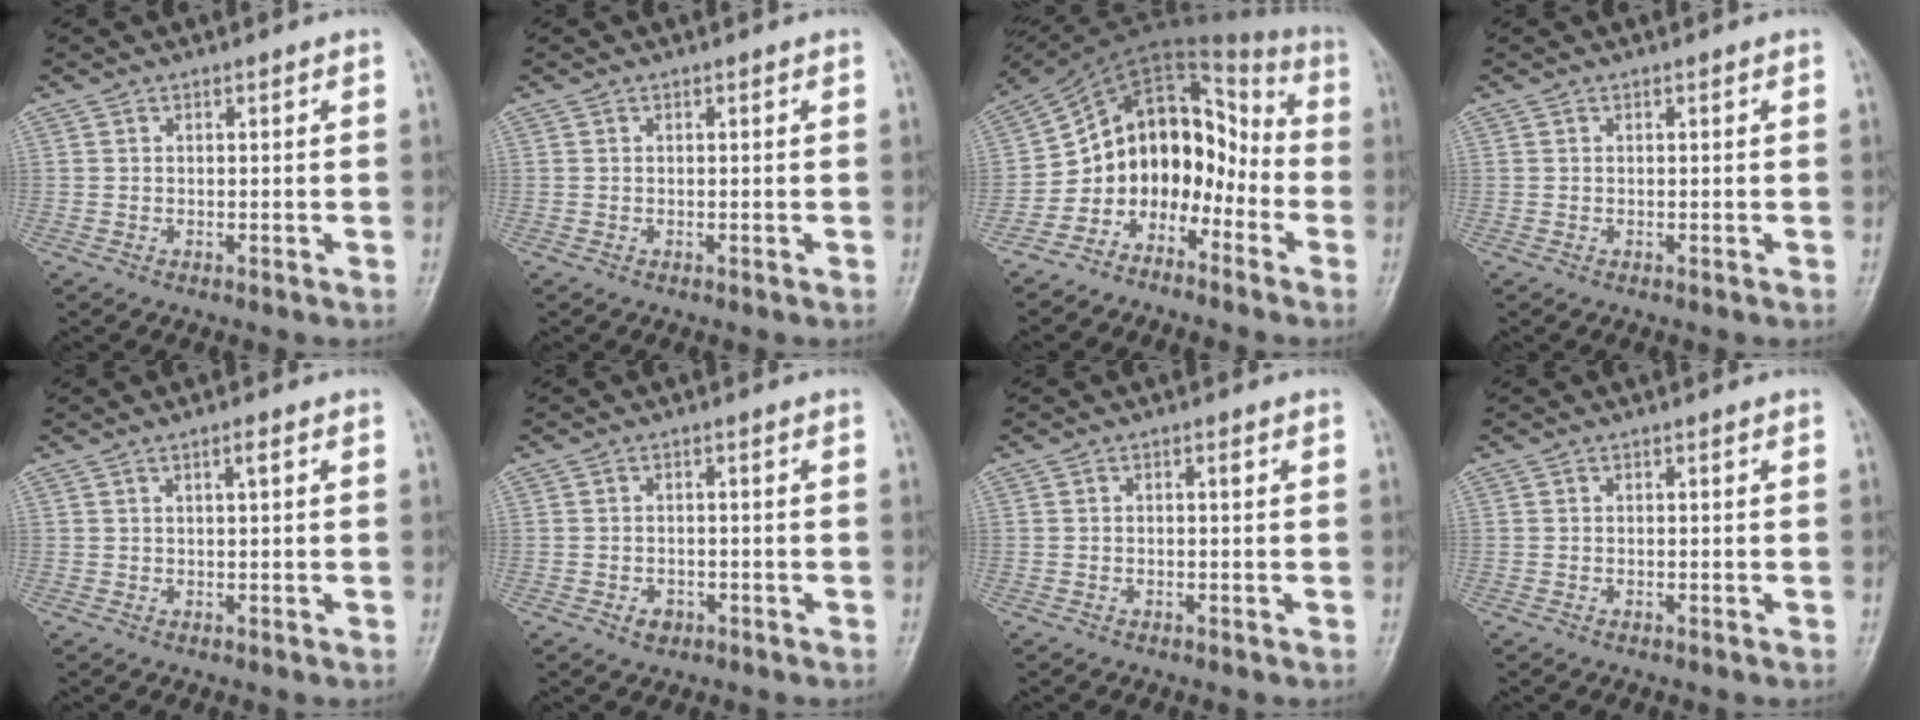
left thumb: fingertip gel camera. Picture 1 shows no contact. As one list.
[{"total": 0.0}, {"total": 13.8, "force": [-5.9, 10.0, 7.5], "torque": [-0.080, 0.120, -0.115]}, {"total": 0.0}, {"total": 1.4, "force": [0.5, 0.1, 1.2], "torque": [-0.023, 0.001, 0.009]}, {"total": 2.3, "force": [-1.1, 1.7, 1.2], "torque": [-0.013, 0.008, -0.013]}, {"total": 0.8, "force": [0.0, 0.1, 0.8], "torque": [-0.018, 0.009, 0.000]}, {"total": 0.0}]